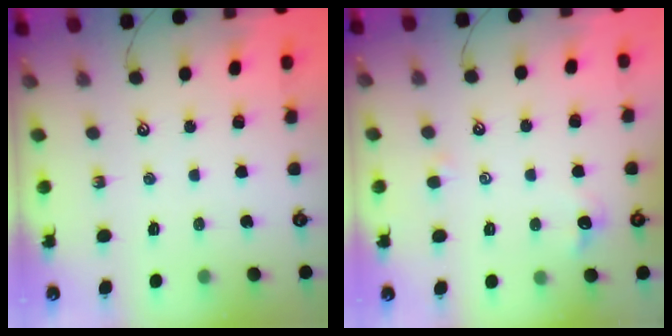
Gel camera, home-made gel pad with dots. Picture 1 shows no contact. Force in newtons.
{"total": 0.6, "press": 0.2, "slide": 0.6}